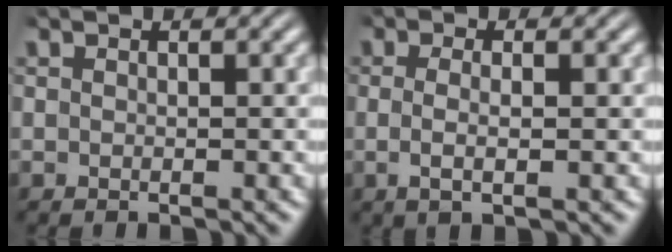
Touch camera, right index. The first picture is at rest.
{"total": 2.4, "force": [-0.3, 0.5, 2.4], "torque": [-0.053, -0.011, 0.001]}